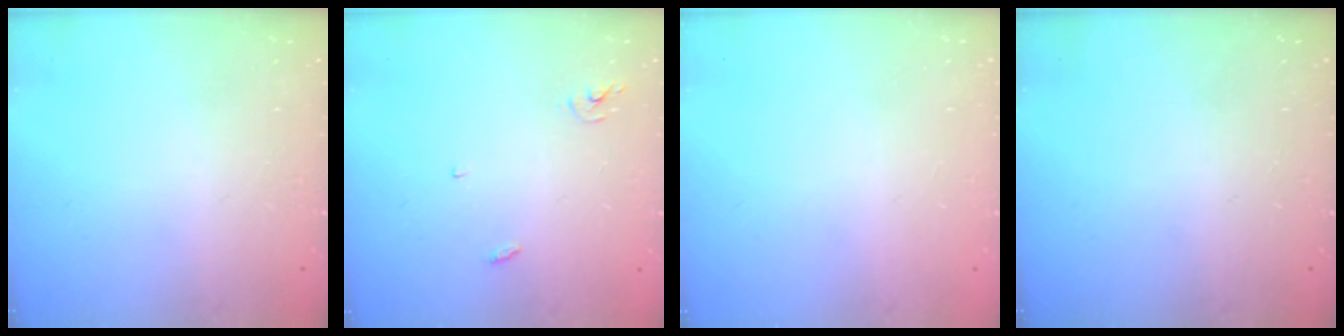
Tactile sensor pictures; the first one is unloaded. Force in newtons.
{"total": 3.0, "press": 3.0, "slide": 0.2}
{"total": 1.1, "press": 0.8, "slide": 0.7}
{"total": 0.0}